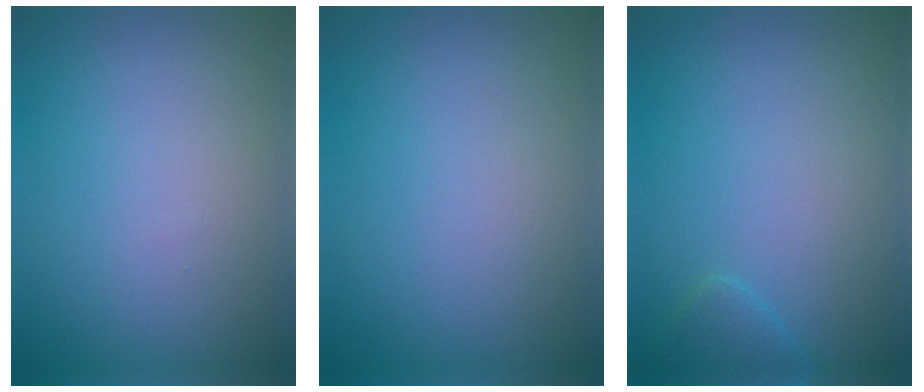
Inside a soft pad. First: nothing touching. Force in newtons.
{"total": 0.0}
{"total": 1.4, "press": 1.4, "slide": 0.1}